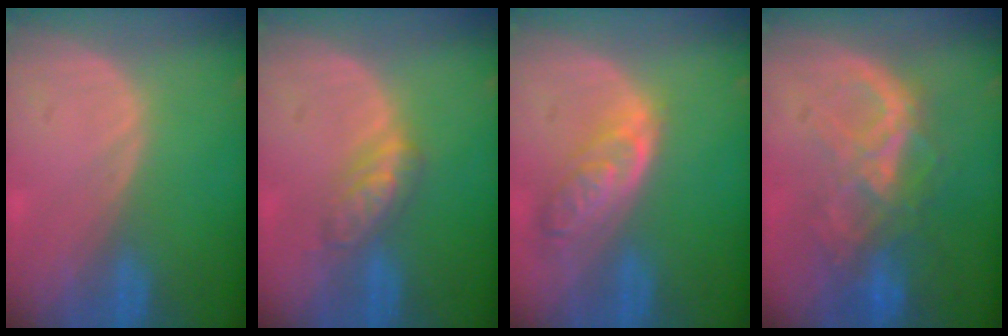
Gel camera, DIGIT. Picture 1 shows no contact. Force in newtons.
{"total": 4.6, "press": 4.5, "slide": 1.3}
{"total": 6.3, "press": 5.7, "slide": 2.8}
{"total": 8.9, "press": 7.7, "slide": 4.5}